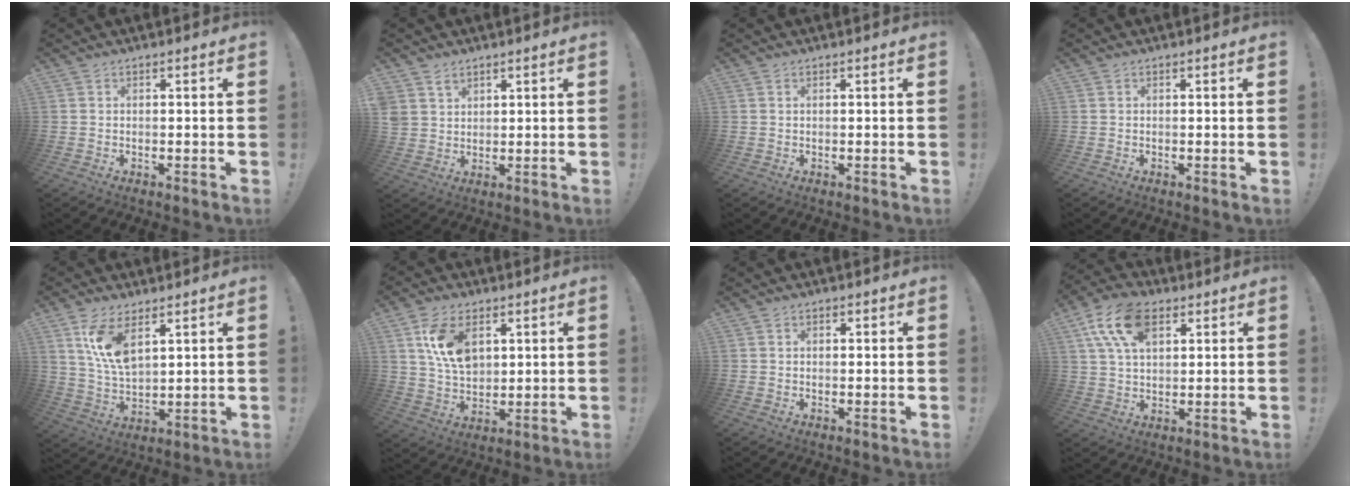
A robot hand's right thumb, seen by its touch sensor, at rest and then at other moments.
{"total": 4.2, "force": [3.0, 2.9, 0.4], "torque": [-0.008, -0.020, 0.058]}
{"total": 0.0}
{"total": 0.0}
{"total": 10.9, "force": [5.6, 5.1, 7.8], "torque": [-0.150, -0.027, 0.101]}
{"total": 12.4, "force": [4.6, 8.0, 8.3], "torque": [-0.148, -0.006, 0.085]}
{"total": 0.7, "force": [0.3, 0.6, 0.3], "torque": [-0.003, 0.001, 0.004]}
{"total": 14.2, "force": [6.6, 8.0, 9.7], "torque": [-0.182, -0.012, 0.121]}